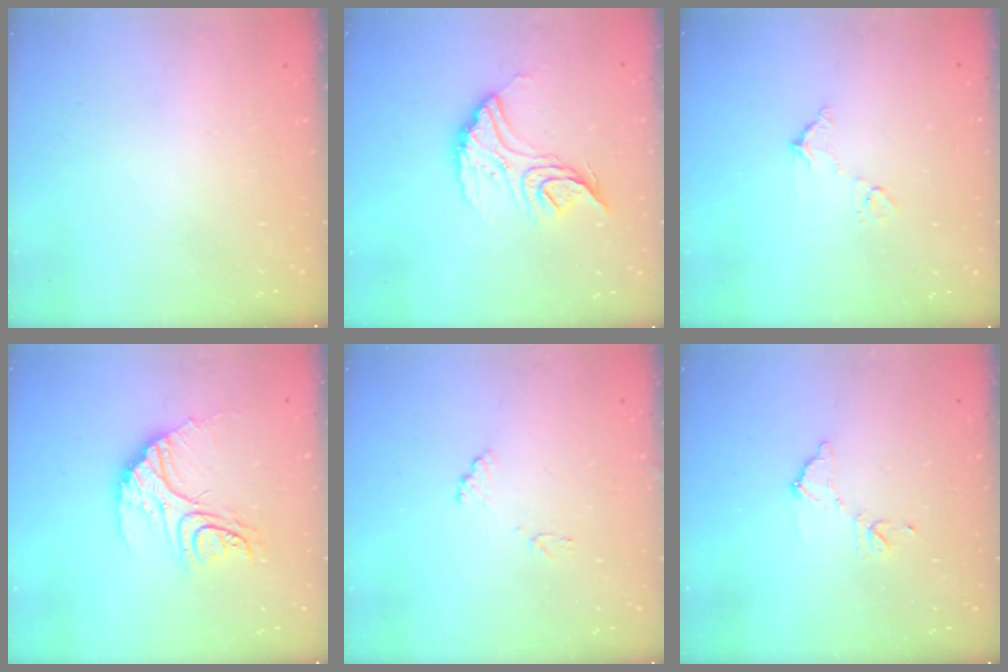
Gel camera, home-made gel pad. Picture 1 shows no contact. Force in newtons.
{"total": 14.3, "press": 14.2, "slide": 1.1}
{"total": 6.3, "press": 6.3, "slide": 0.4}
{"total": 16.3, "press": 16.2, "slide": 1.9}
{"total": 8.3, "press": 8.2, "slide": 0.7}
{"total": 8.2, "press": 8.2, "slide": 0.4}